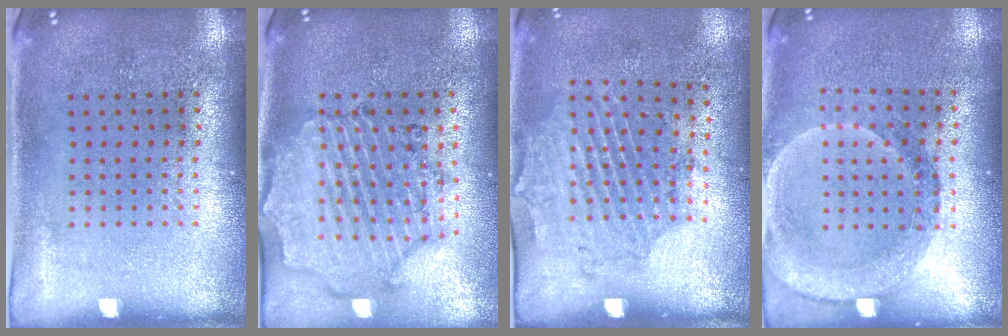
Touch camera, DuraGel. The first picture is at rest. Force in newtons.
{"total": 1.7, "press": 1.7, "slide": 0.3}
{"total": 1.8, "press": 1.2, "slide": 1.4}
{"total": 1.6, "press": 1.5, "slide": 0.6}